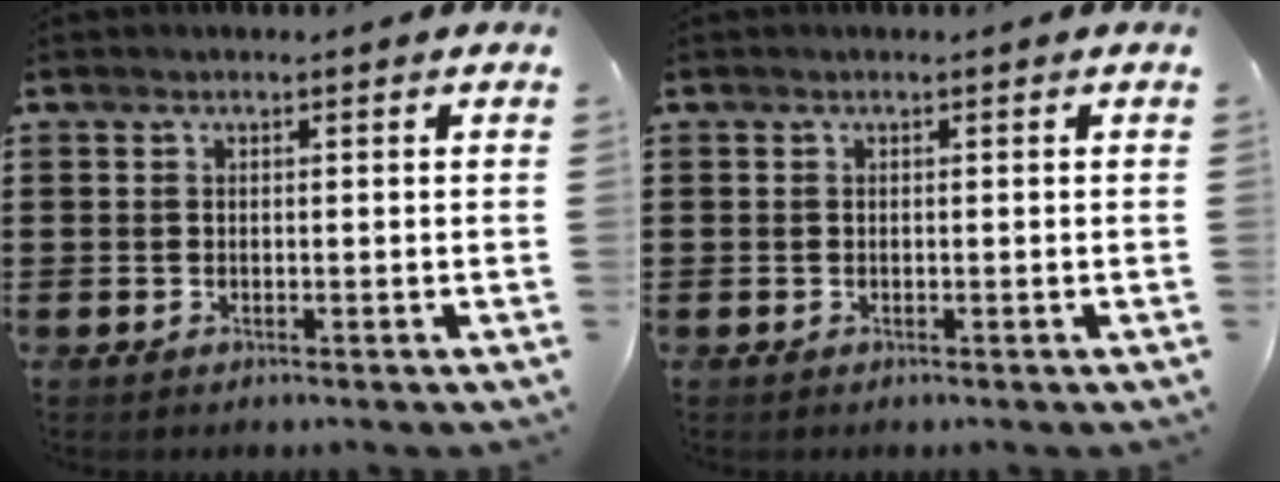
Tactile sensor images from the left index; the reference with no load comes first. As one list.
[{"total": 0.0}]